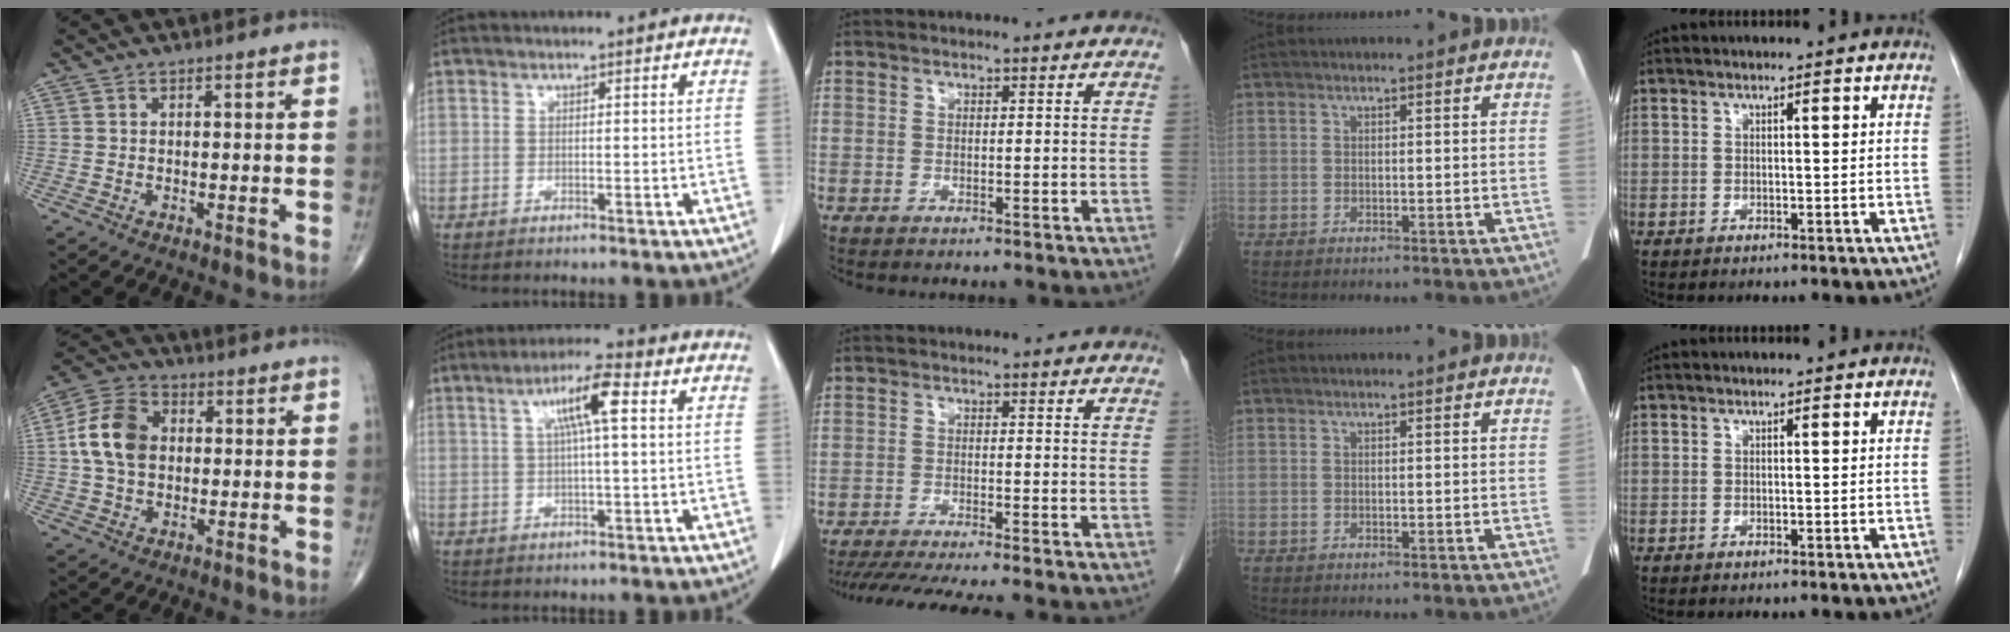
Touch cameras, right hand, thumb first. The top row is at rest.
{"thumb": {"total": 10.6, "force": [0.8, 7.6, 7.3], "torque": [-0.132, 0.019, 0.008]}, "index": {"total": 6.7, "force": [1.9, 0.5, 6.4], "torque": [-0.117, 0.013, 0.031]}, "middle": {"total": 11.3, "force": [-9.9, -0.4, 5.5], "torque": [-0.070, -0.022, -0.149]}}